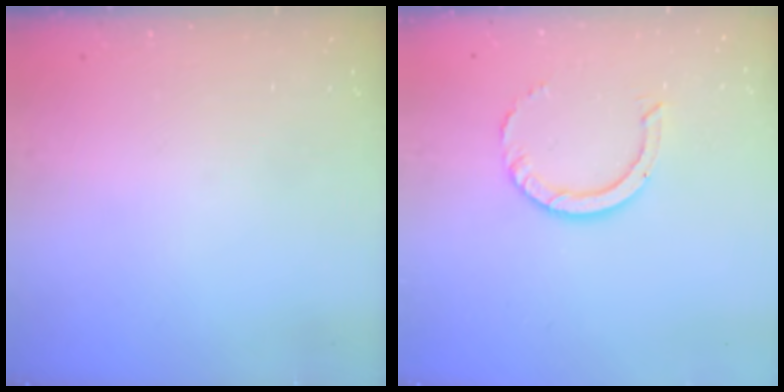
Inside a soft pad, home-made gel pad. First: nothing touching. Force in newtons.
{"total": 7.2, "press": 7.2, "slide": 0.5}